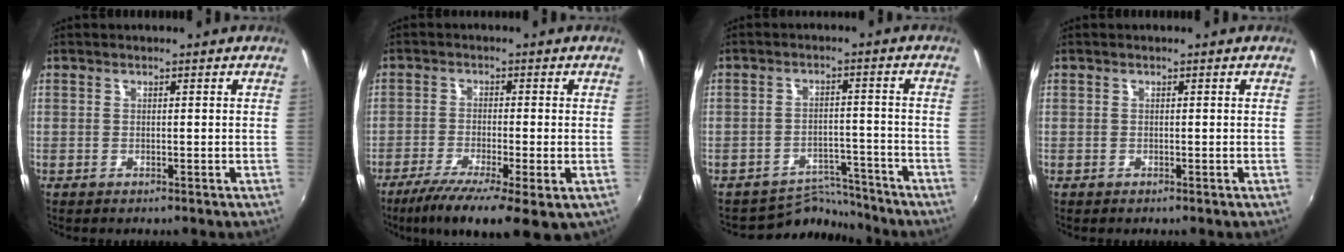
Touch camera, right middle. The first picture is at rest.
{"total": 10.8, "force": [-5.8, 2.5, 8.7], "torque": [-0.174, -0.036, -0.096]}
{"total": 6.7, "force": [-6.5, 1.3, -0.9], "torque": [0.001, 0.016, -0.103]}
{"total": 0.0}